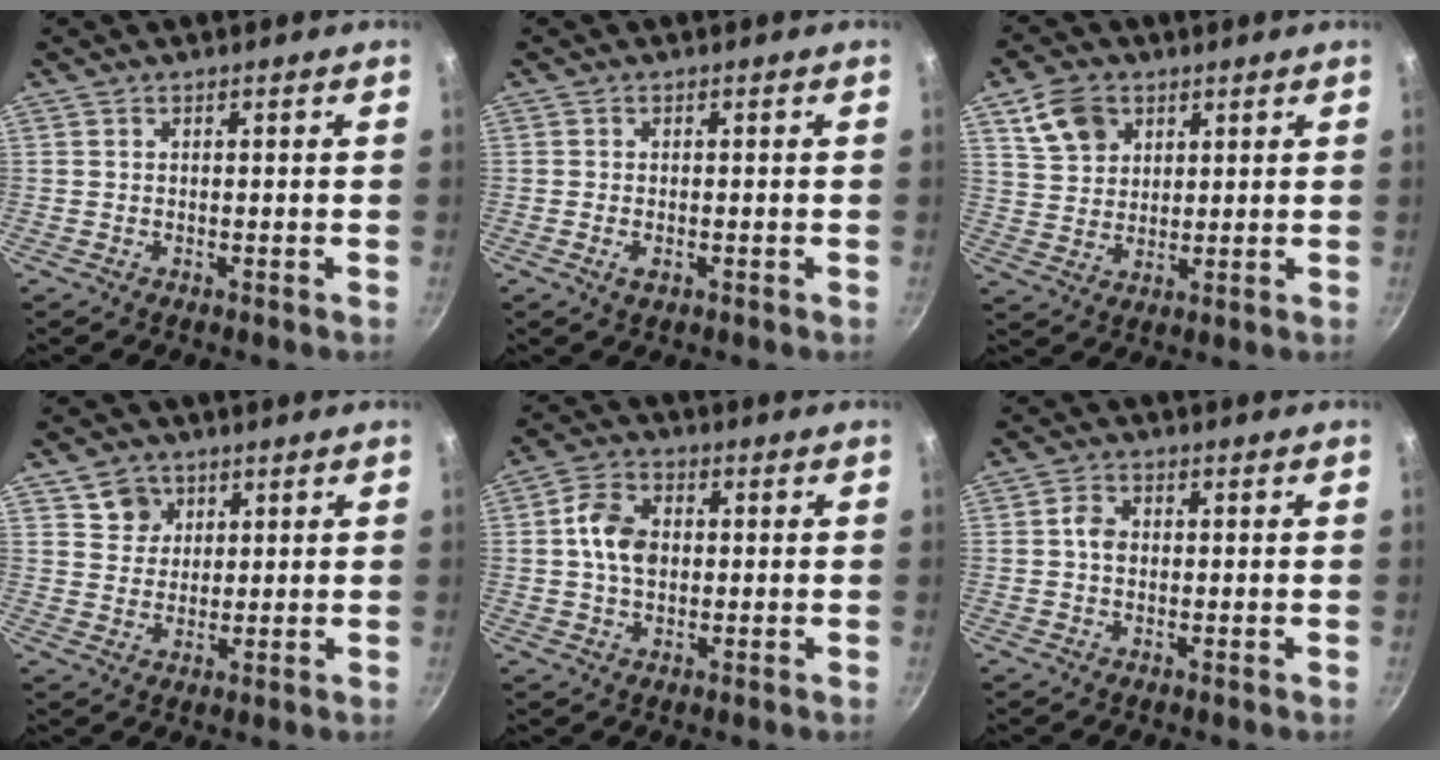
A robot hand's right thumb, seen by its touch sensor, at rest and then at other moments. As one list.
[{"total": 1.9, "force": [-0.7, 1.1, 1.4], "torque": [-0.028, -0.001, -0.012]}, {"total": 8.5, "force": [4.2, 6.2, 4.1], "torque": [-0.057, -0.003, 0.082]}, {"total": 4.8, "force": [2.4, 4.1, 0.9], "torque": [0.013, -0.001, 0.044]}, {"total": 8.0, "force": [0.6, 5.8, 5.5], "torque": [-0.088, 0.014, 0.004]}, {"total": 3.0, "force": [0.1, 2.4, 1.9], "torque": [-0.028, 0.008, -0.003]}]